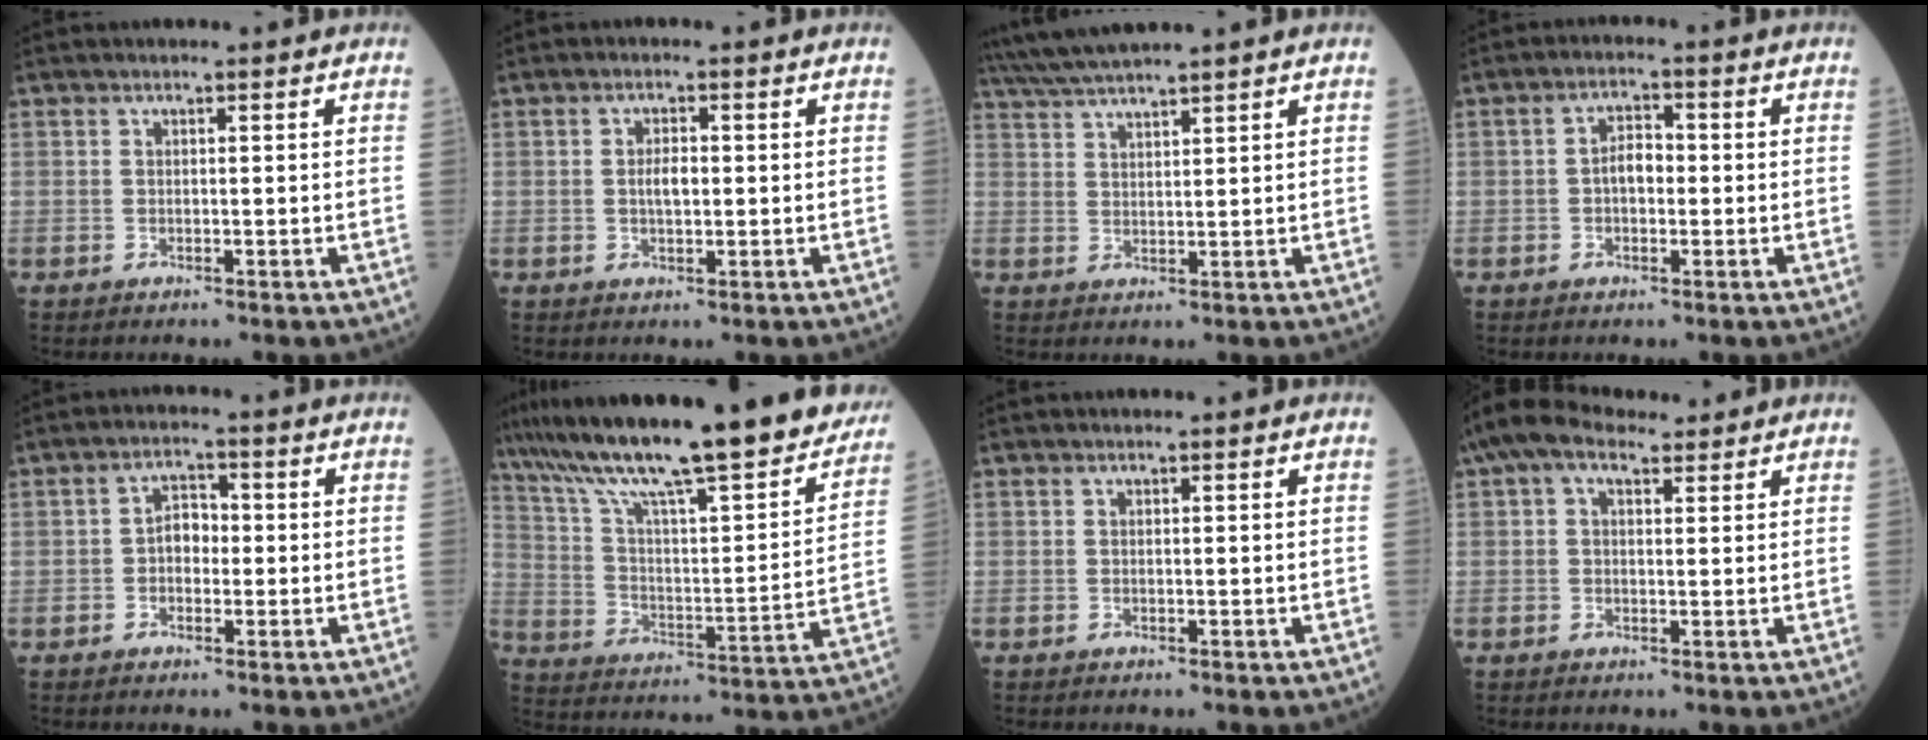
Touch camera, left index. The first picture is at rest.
{"total": 2.5, "force": [0.0, 1.0, 2.2], "torque": [-0.044, 0.000, -0.001]}
{"total": 6.6, "force": [5.8, -1.0, 2.9], "torque": [-0.059, 0.020, 0.110]}
{"total": 3.3, "force": [-0.4, 1.9, 2.7], "torque": [-0.050, 0.011, -0.012]}
{"total": 3.5, "force": [-0.5, 2.3, 2.6], "torque": [-0.043, 0.012, -0.014]}
{"total": 29.4, "force": [24.4, 3.7, 16.0], "torque": [-0.259, -0.031, 0.345]}
{"total": 0.0}
{"total": 6.4, "force": [4.3, 3.0, 3.6], "torque": [-0.083, 0.042, 0.079]}